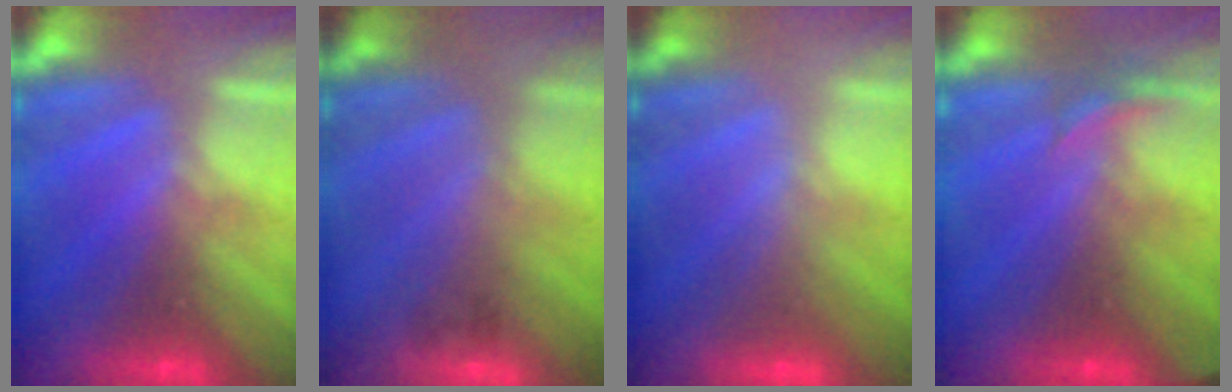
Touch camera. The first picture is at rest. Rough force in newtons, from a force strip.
{"total": 2.2}
{"total": 2.2}
{"total": 2.8}